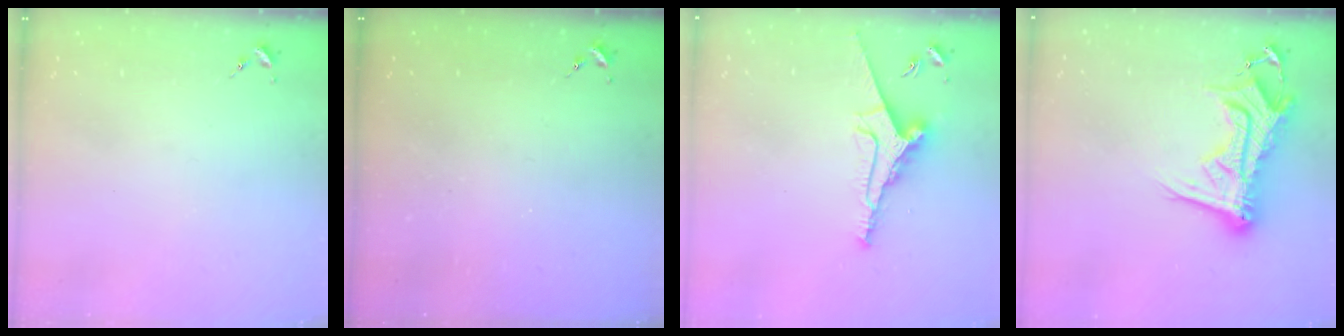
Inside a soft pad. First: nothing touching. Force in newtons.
{"total": 0.0}
{"total": 10.0, "press": 10.0, "slide": 0.3}
{"total": 17.5, "press": 17.4, "slide": 1.8}